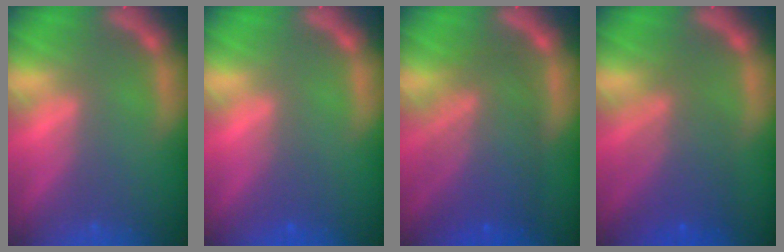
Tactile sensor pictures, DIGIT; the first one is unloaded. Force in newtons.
{"total": 1.5}
{"total": 8.6}
{"total": 5.5}